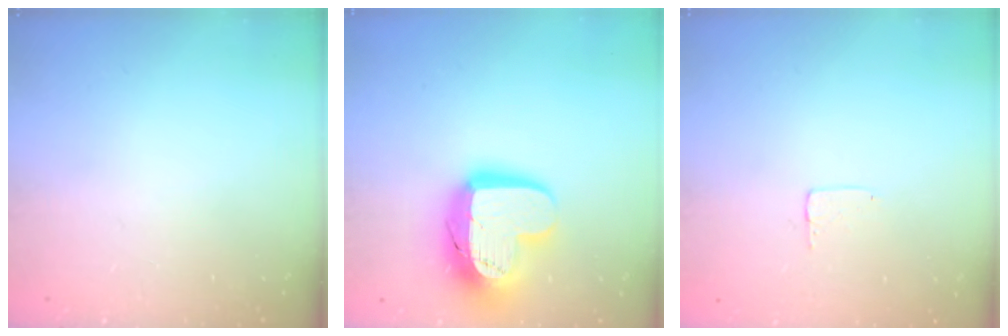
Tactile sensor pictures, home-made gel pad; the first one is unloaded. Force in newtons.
{"total": 18.0, "press": 17.9, "slide": 1.2}
{"total": 3.5, "press": 3.5, "slide": 0.2}